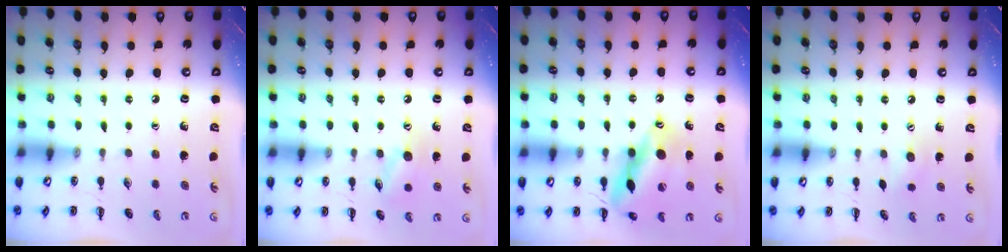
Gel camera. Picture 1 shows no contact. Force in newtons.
{"total": 9.2, "press": 9.1, "slide": 1.0}
{"total": 14.7, "press": 14.6, "slide": 2.3}
{"total": 6.2, "press": 6.1, "slide": 1.1}